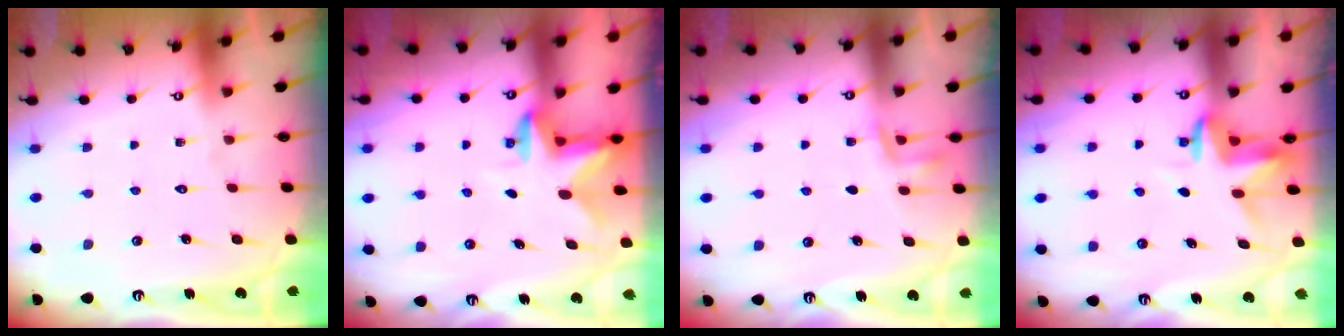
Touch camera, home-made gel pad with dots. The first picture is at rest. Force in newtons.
{"total": 2.5, "press": 2.5, "slide": 0.5}
{"total": 3.8, "press": 3.7, "slide": 1.0}
{"total": 3.6, "press": 3.6, "slide": 0.2}